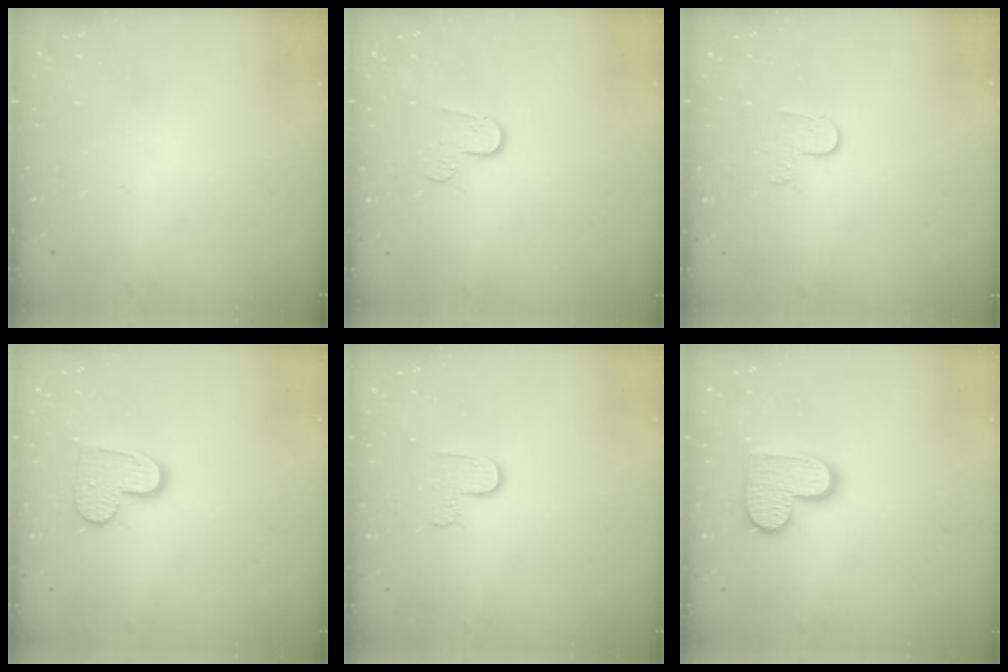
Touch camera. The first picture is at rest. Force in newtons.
{"total": 5.5, "press": 5.5, "slide": 0.5}
{"total": 4.7, "press": 4.6, "slide": 0.4}
{"total": 9.7, "press": 9.7, "slide": 0.5}
{"total": 2.9, "press": 2.9, "slide": 0.3}
{"total": 11.7, "press": 11.6, "slide": 0.6}